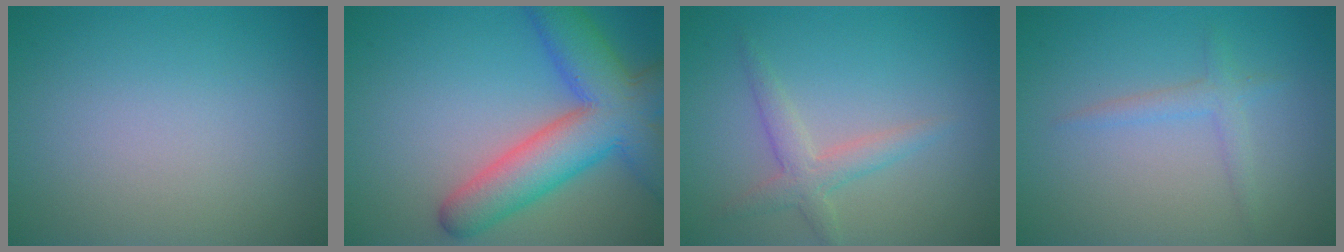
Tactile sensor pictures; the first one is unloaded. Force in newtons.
{"total": 9.3, "press": 9.3, "slide": 0.5}
{"total": 2.4, "press": 2.4, "slide": 0.1}
{"total": 1.5, "press": 1.5, "slide": 0.1}